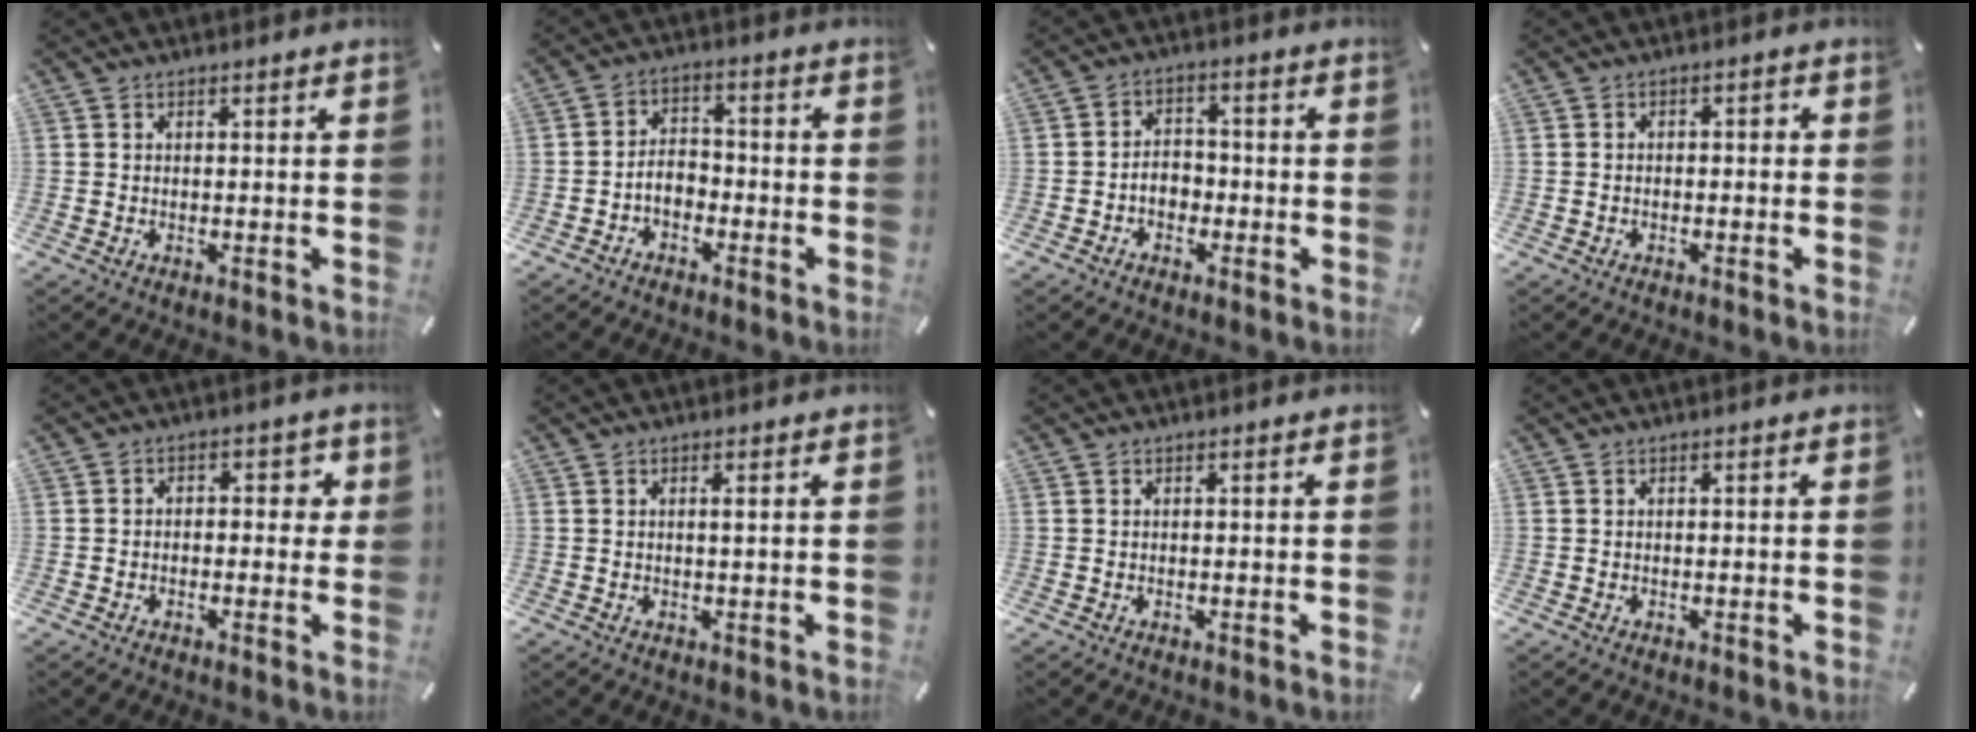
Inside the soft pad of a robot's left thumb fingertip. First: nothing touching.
{"total": 4.7, "force": [-2.6, 3.2, 2.3], "torque": [-0.044, 0.016, -0.049]}
{"total": 4.8, "force": [-1.8, 3.8, 2.3], "torque": [-0.042, 0.014, -0.034]}
{"total": 1.8, "force": [-1.1, 0.9, 1.0], "torque": [-0.020, 0.009, -0.025]}
{"total": 2.8, "force": [-1.2, 2.0, 1.7], "torque": [-0.023, 0.011, -0.028]}
{"total": 1.0, "force": [0.2, 0.1, 1.0], "torque": [-0.019, 0.000, 0.003]}
{"total": 0.0}
{"total": 0.0}